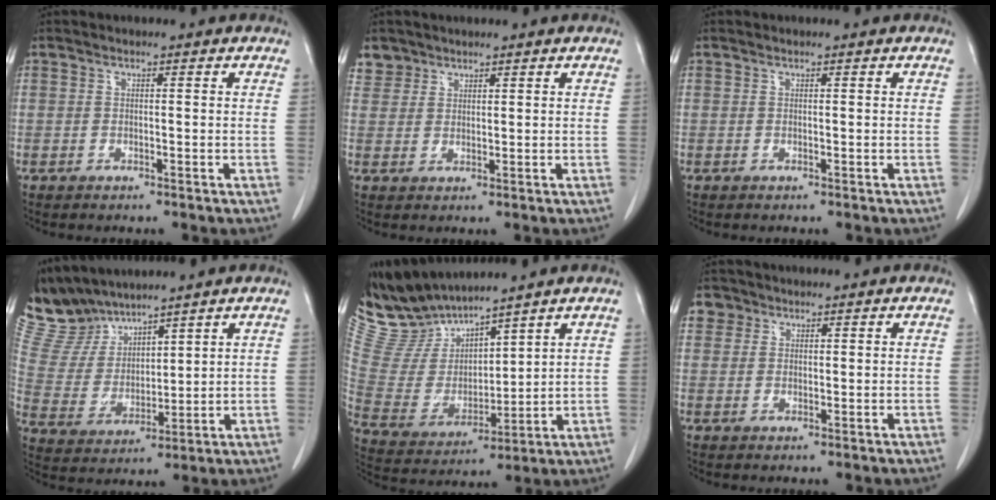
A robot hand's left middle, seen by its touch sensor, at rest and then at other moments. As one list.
[{"total": 2.7, "force": [2.2, 1.6, -0.3], "torque": [0.013, 0.007, 0.040]}, {"total": 0.0}, {"total": 9.2, "force": [9.0, 1.9, 0.7], "torque": [-0.038, 0.012, 0.203]}, {"total": 10.2, "force": [10.1, 1.3, 1.0], "torque": [-0.049, 0.001, 0.227]}, {"total": 2.4, "force": [1.4, 2.0, 0.1], "torque": [0.009, 0.009, 0.019]}]